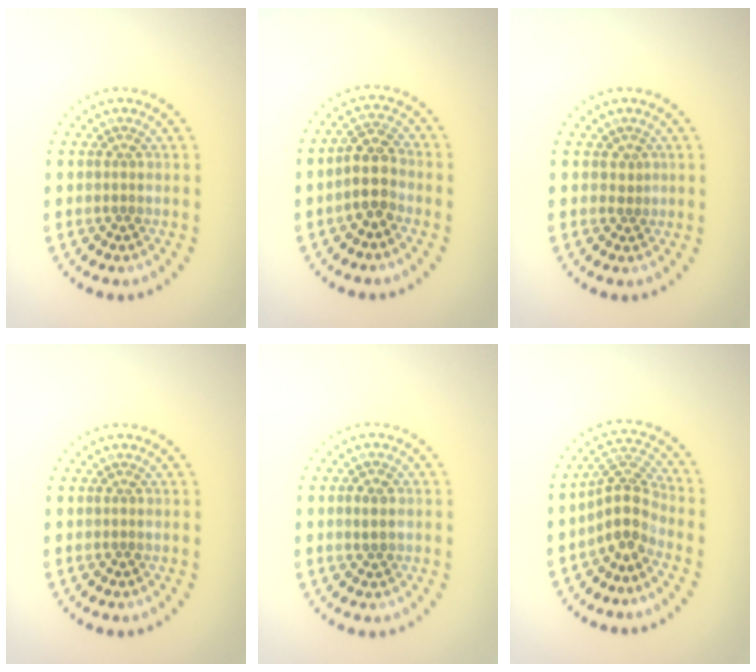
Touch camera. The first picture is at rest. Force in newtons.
{"total": 2.9, "press": 2.5, "slide": 1.4}
{"total": 0.7, "press": 0.3, "slide": 0.6}
{"total": 0.0}
{"total": 1.2, "press": 1.2, "slide": 0.1}
{"total": 3.6, "press": 2.6, "slide": 2.4}